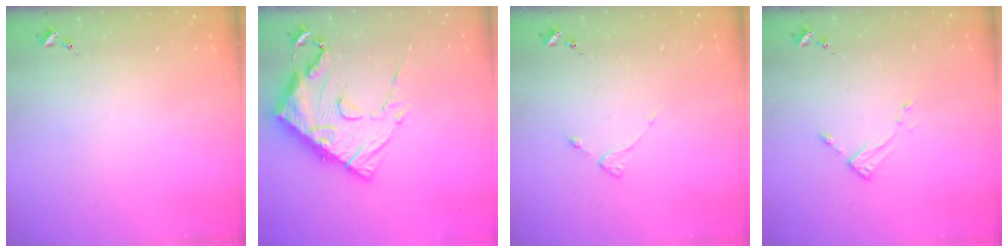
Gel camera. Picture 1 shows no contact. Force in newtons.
{"total": 20.8, "press": 20.7, "slide": 2.0}
{"total": 2.8, "press": 2.7, "slide": 0.5}
{"total": 2.7, "press": 2.7, "slide": 0.4}